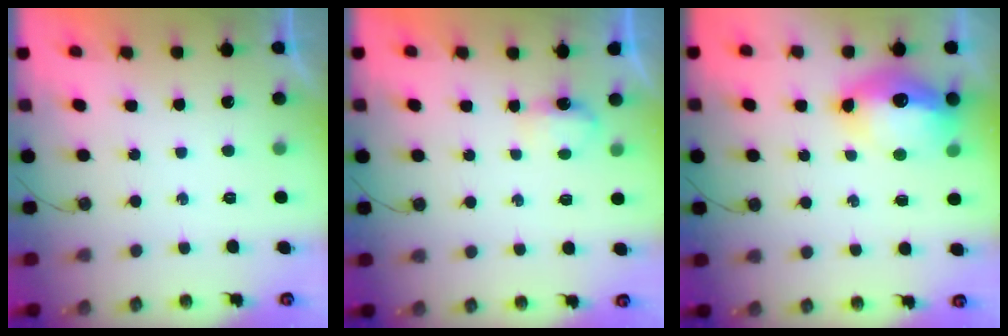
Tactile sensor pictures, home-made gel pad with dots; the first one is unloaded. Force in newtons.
{"total": 3.9, "press": 3.8, "slide": 0.6}
{"total": 14.4, "press": 14.3, "slide": 1.3}